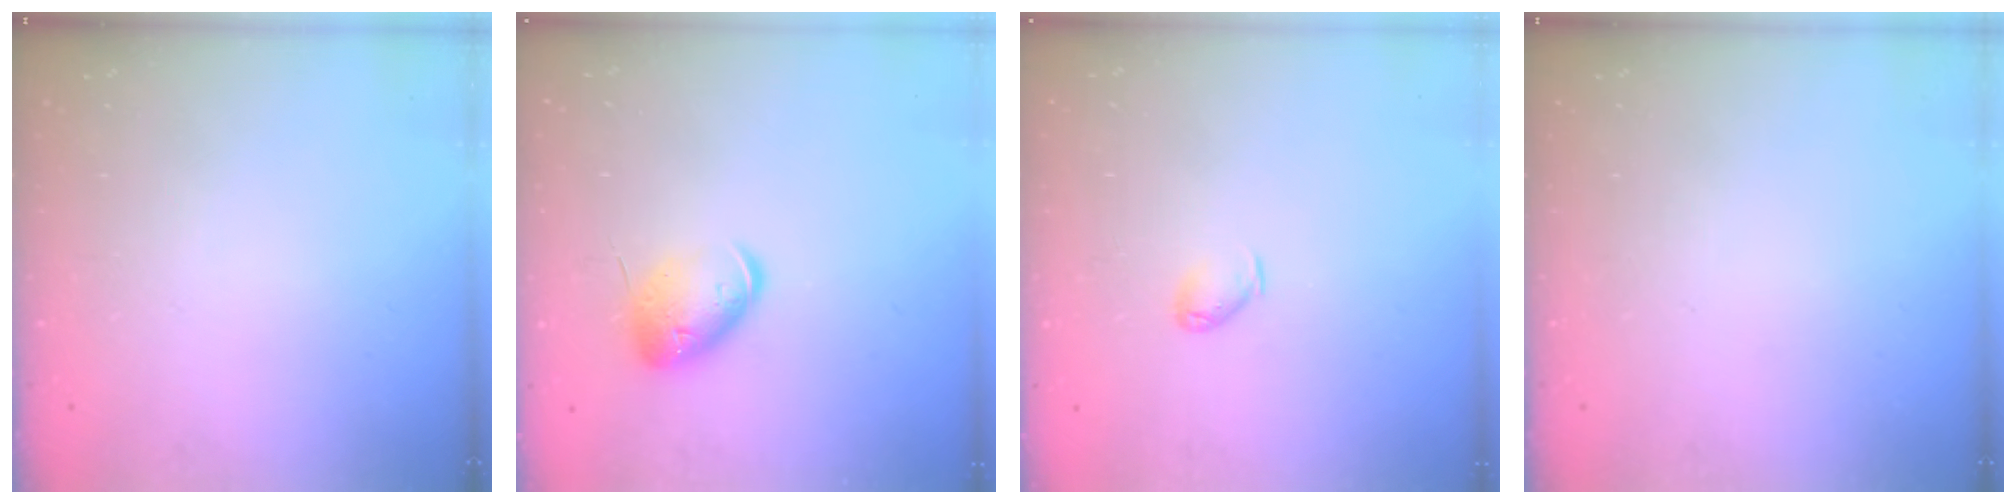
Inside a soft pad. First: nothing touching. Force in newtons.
{"total": 11.4, "press": 11.3, "slide": 1.8}
{"total": 3.5, "press": 3.5, "slide": 0.6}
{"total": 0.0}